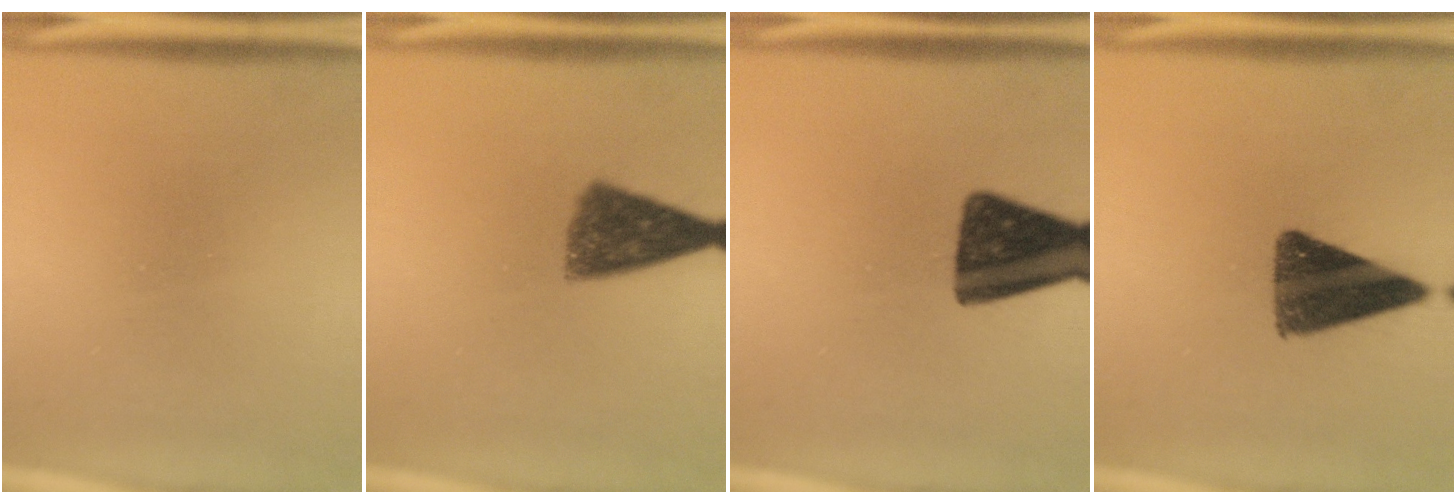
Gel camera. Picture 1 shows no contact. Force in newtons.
{"total": 8.2}
{"total": 14.3}
{"total": 12.1}